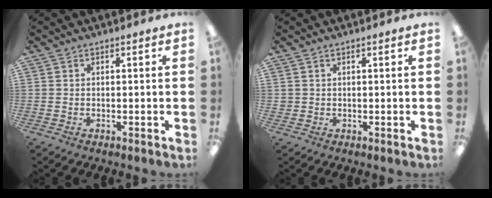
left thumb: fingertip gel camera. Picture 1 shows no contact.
{"total": 1.1, "force": [0.5, 0.8, 0.5], "torque": [-0.012, 0.003, 0.009]}